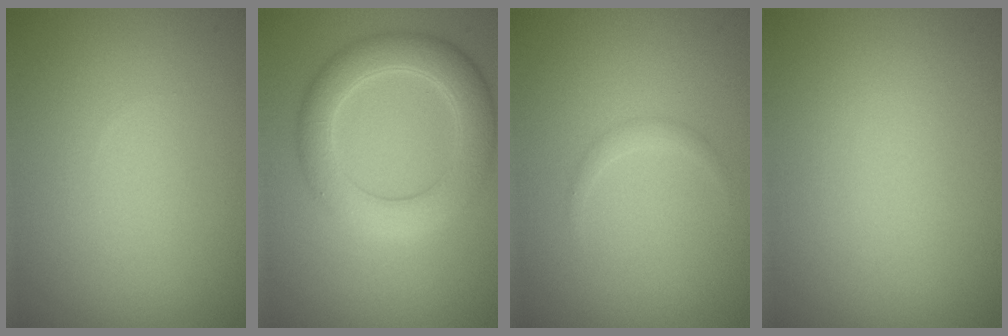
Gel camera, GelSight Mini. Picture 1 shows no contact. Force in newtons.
{"total": 5.4, "press": 5.4, "slide": 0.2}
{"total": 0.8, "press": 0.8, "slide": 0.0}
{"total": 0.0}